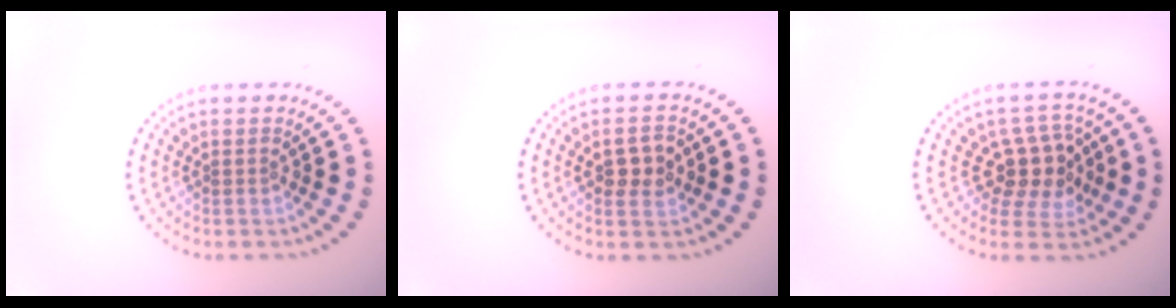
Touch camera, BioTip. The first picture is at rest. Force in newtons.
{"total": 2.6, "press": 2.6, "slide": 0.0}
{"total": 3.8, "press": 3.4, "slide": 1.7}